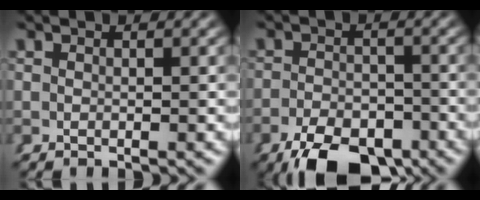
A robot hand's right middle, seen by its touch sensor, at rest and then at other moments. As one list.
[{"total": 6.0, "force": [-4.6, 2.2, 3.1], "torque": [-0.029, -0.012, -0.072]}]